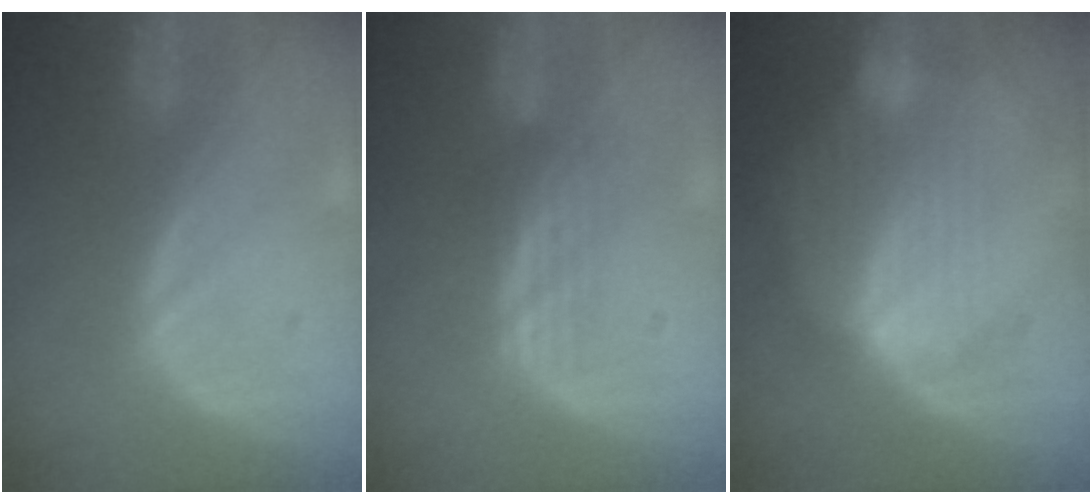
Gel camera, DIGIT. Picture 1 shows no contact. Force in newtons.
{"total": 2.9, "press": 2.6, "slide": 1.3}
{"total": 7.3, "press": 6.9, "slide": 2.3}